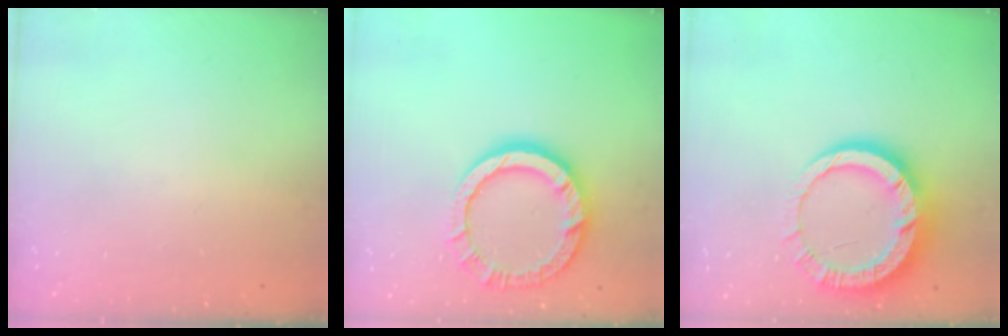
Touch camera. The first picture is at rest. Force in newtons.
{"total": 13.2, "press": 13.1, "slide": 1.6}
{"total": 14.6, "press": 14.5, "slide": 1.5}